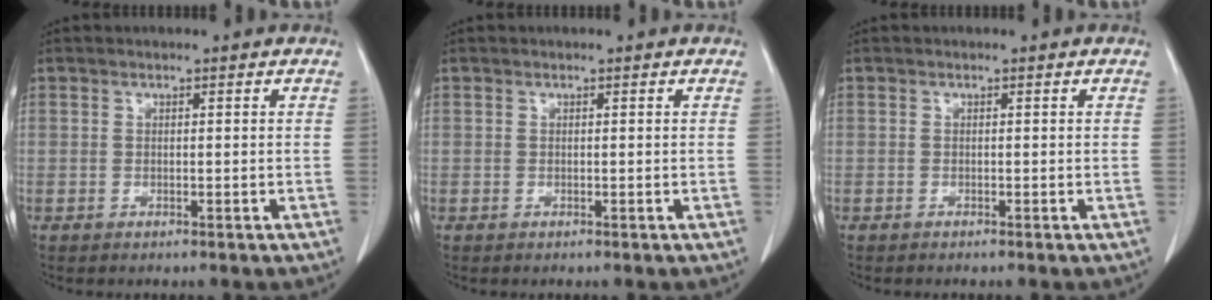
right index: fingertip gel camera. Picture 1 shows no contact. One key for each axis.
{"total": 0.0}
{"total": 0.0}